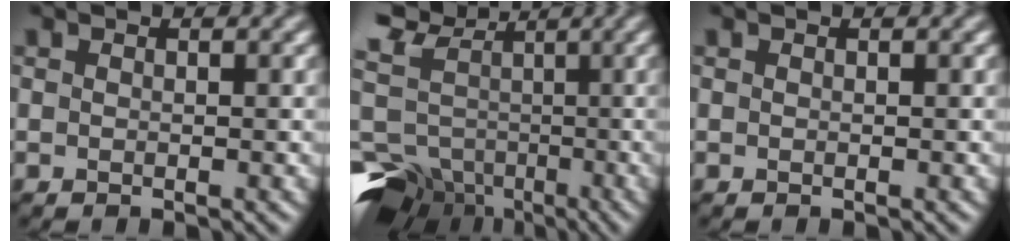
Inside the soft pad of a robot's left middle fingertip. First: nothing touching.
{"total": 11.2, "force": [-1.0, 9.0, 6.6], "torque": [-0.154, 0.008, 0.003]}
{"total": 0.0}